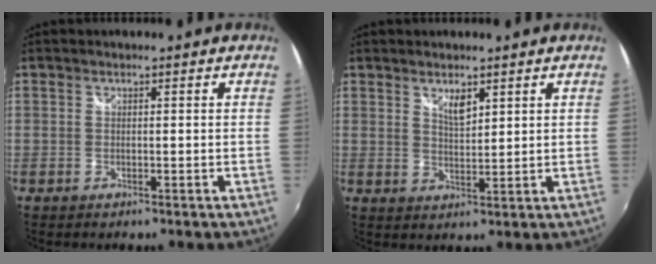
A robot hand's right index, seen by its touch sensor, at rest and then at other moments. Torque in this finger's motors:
{"motor_torque": [0.01, 0.04, 0.03, 0.04]}